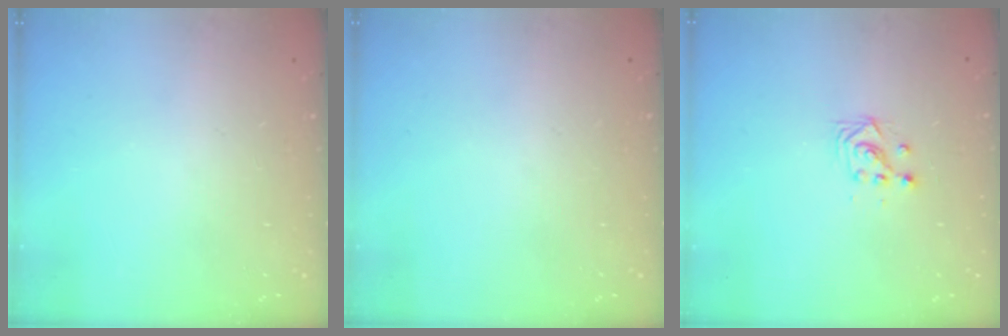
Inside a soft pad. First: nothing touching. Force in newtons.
{"total": 0.0}
{"total": 2.9, "press": 2.9, "slide": 0.2}